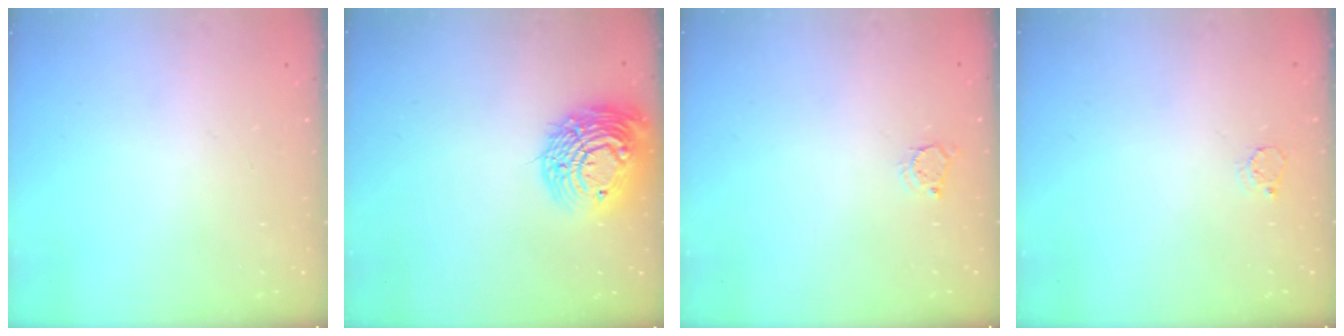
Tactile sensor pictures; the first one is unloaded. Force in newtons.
{"total": 16.1, "press": 16.1, "slide": 1.0}
{"total": 3.1, "press": 3.1, "slide": 0.4}
{"total": 3.2, "press": 3.2, "slide": 0.2}